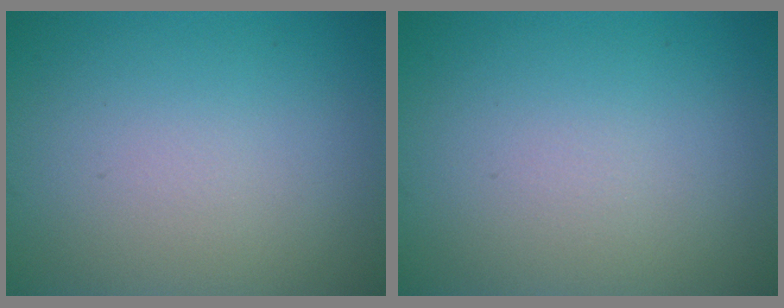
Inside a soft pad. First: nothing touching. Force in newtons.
{"total": 0.0}